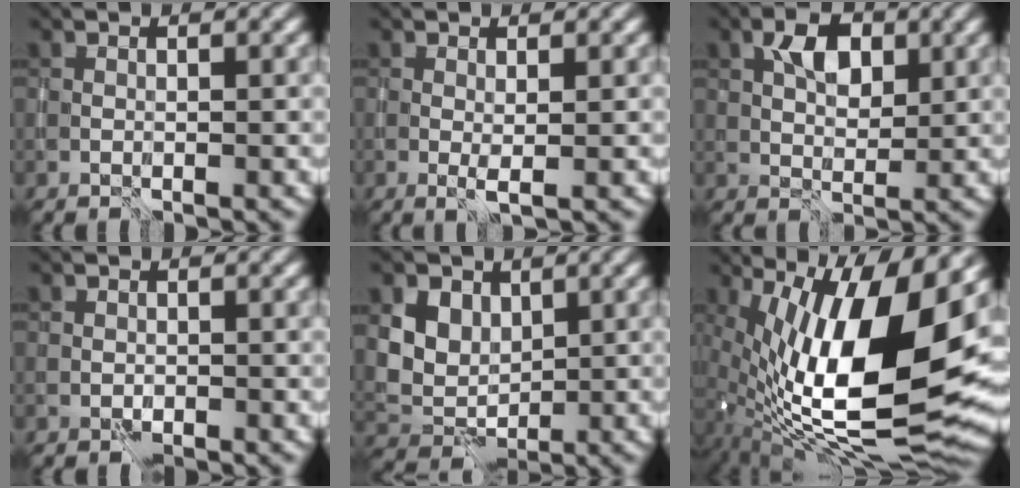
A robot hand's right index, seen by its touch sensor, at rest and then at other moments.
{"total": 0.9, "force": [0.1, 0.0, 0.9], "torque": [-0.016, -0.003, 0.002]}
{"total": 3.6, "force": [1.4, 2.1, 2.6], "torque": [-0.044, 0.004, 0.023]}
{"total": 0.9, "force": [-0.2, 0.8, 0.0], "torque": [-0.001, 0.001, -0.004]}
{"total": 5.1, "force": [2.0, 4.1, 2.1], "torque": [-0.051, 0.002, 0.038]}
{"total": 17.1, "force": [2.1, 6.8, 15.5], "torque": [-0.257, 0.006, 0.045]}